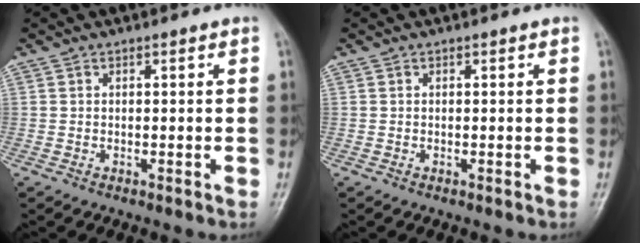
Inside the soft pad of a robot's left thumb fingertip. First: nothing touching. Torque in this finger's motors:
{"motor_torque": [-0.02, 0.00, 0.04, -0.04, 0.00]}